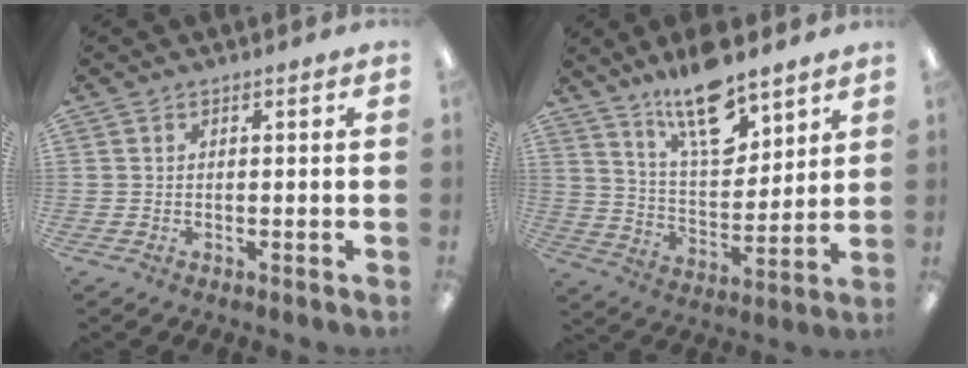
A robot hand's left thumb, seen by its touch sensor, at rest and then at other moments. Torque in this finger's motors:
{"motor_torque": [0.27, 0.35, -0.04, -0.27, 0.06]}